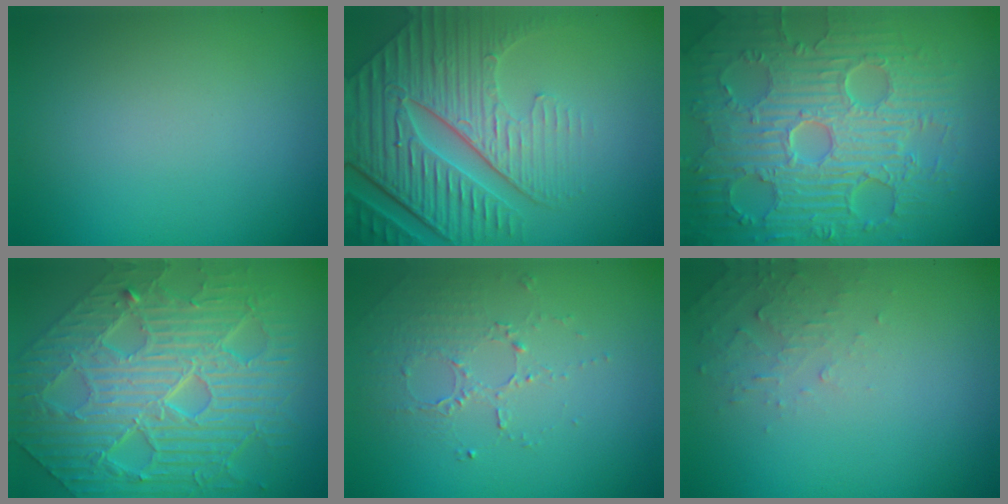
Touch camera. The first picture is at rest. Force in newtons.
{"total": 9.0, "press": 6.2, "slide": 6.5}
{"total": 9.6, "press": 6.7, "slide": 6.9}
{"total": 10.7, "press": 7.4, "slide": 7.7}
{"total": 1.7, "press": 1.2, "slide": 1.2}
{"total": 1.7, "press": 1.7, "slide": 0.2}